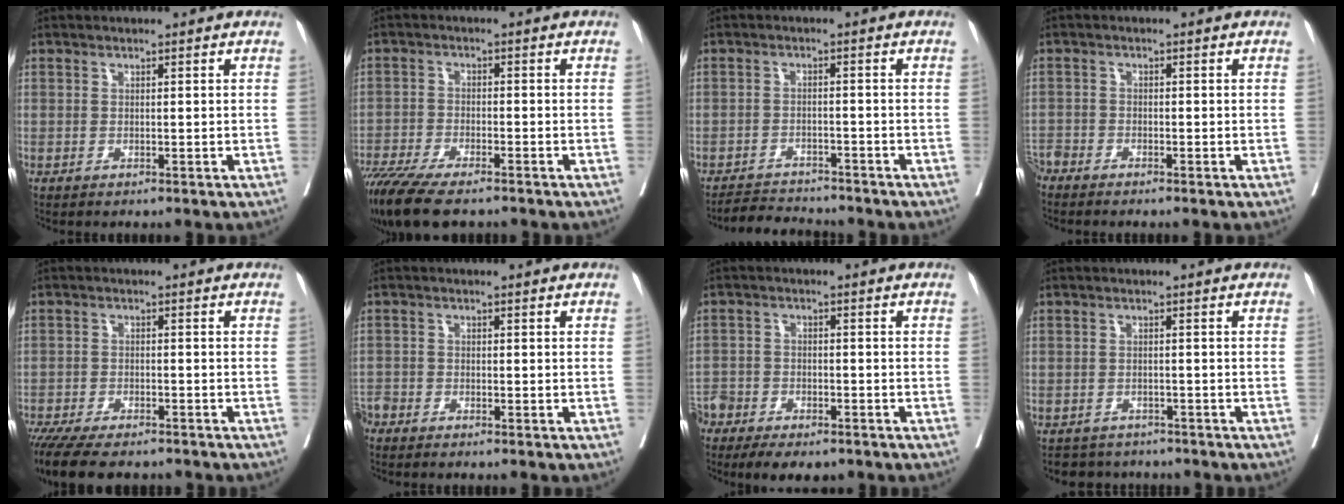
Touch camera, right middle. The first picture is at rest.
{"total": 11.5, "force": [-9.2, 2.5, 6.4], "torque": [-0.106, -0.023, -0.151]}
{"total": 5.1, "force": [-5.0, 0.8, 0.3], "torque": [-0.003, -0.009, -0.084]}
{"total": 2.7, "force": [-2.6, 0.1, 0.4], "torque": [-0.004, -0.007, -0.054]}
{"total": 12.4, "force": [-10.4, 3.2, 5.8], "torque": [-0.104, -0.018, -0.156]}
{"total": 3.1, "force": [-3.0, 0.7, 0.7], "torque": [-0.010, -0.006, -0.061]}
{"total": 11.3, "force": [-8.5, 5.5, 5.0], "torque": [-0.104, 0.001, -0.133]}
{"total": 4.3, "force": [-3.9, 1.7, -0.3], "torque": [0.008, 0.004, -0.057]}